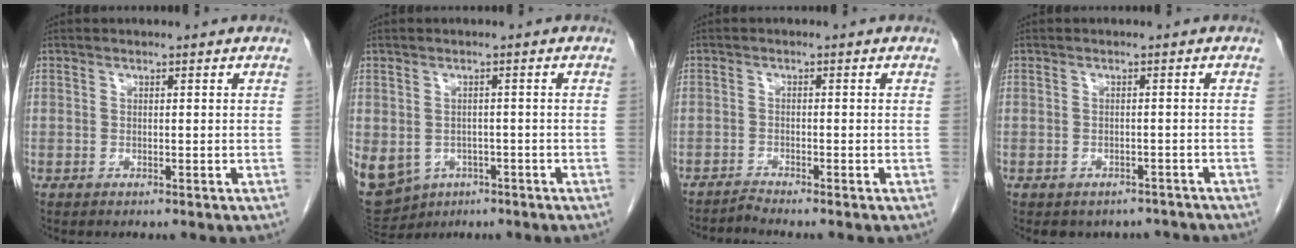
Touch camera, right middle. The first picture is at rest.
{"total": 22.3, "force": [-9.4, 18.2, 8.7], "torque": [-0.319, -0.011, -0.122]}
{"total": 1.7, "force": [-1.5, -0.7, -0.4], "torque": [0.010, -0.010, -0.028]}
{"total": 5.2, "force": [-4.5, 2.7, 0.3], "torque": [0.012, 0.011, -0.050]}